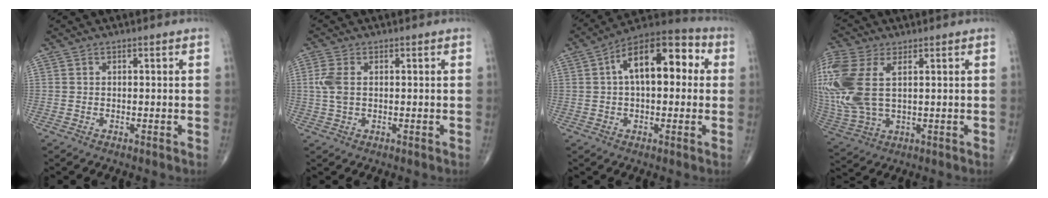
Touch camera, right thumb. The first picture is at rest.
{"total": 4.0, "force": [0.5, 2.2, 3.3], "torque": [-0.092, 0.006, 0.009]}
{"total": 15.9, "force": [3.1, 8.2, 13.2], "torque": [-0.182, 0.040, 0.038]}
{"total": 18.1, "force": [3.9, 10.0, 14.6], "torque": [-0.382, -0.001, 0.081]}